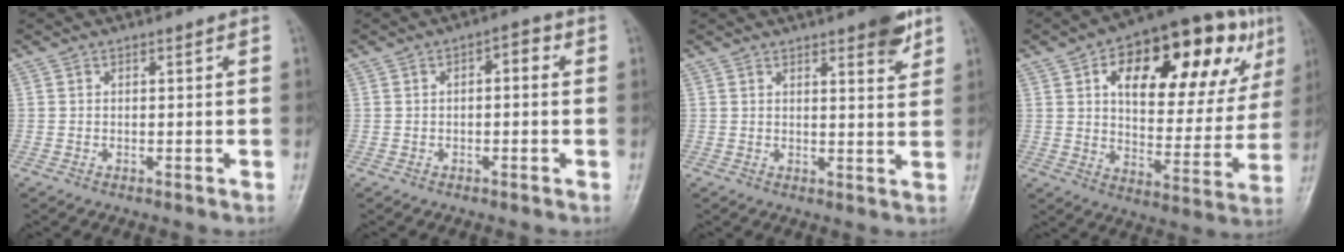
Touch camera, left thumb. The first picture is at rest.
{"total": 3.1, "force": [0.4, 1.5, 2.7], "torque": [-0.029, 0.015, -0.002]}
{"total": 6.1, "force": [3.8, 1.6, 4.5], "torque": [-0.048, -0.019, 0.045]}
{"total": 27.5, "force": [11.4, 13.1, 21.4], "torque": [-0.263, 0.007, 0.168]}